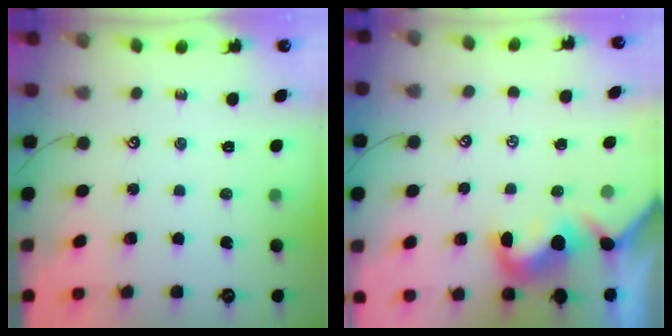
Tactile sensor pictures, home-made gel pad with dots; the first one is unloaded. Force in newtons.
{"total": 1.7, "press": 1.6, "slide": 0.6}